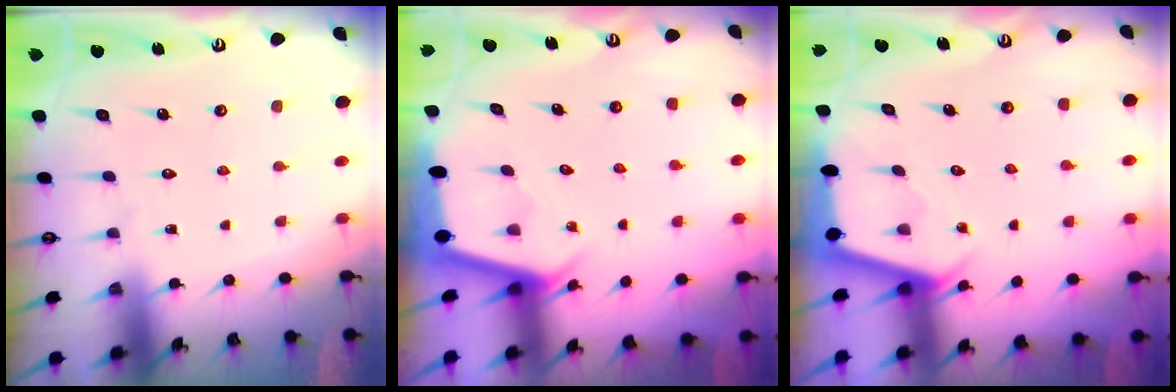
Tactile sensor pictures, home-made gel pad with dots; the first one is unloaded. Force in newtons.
{"total": 2.3, "press": 2.3, "slide": 0.2}
{"total": 2.9, "press": 2.9, "slide": 0.3}